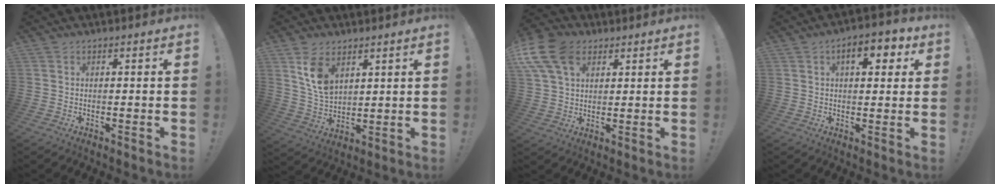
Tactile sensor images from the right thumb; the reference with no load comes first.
{"total": 9.6, "force": [5.3, 5.9, 5.4], "torque": [-0.103, -0.022, 0.104]}
{"total": 14.5, "force": [6.2, 9.7, 8.8], "torque": [-0.174, -0.022, 0.121]}
{"total": 7.9, "force": [2.8, 3.8, 6.3], "torque": [-0.078, -0.002, 0.038]}